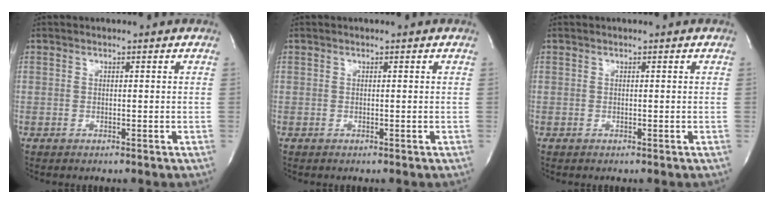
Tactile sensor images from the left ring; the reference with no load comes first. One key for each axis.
{"total": 0.0}
{"total": 0.0}